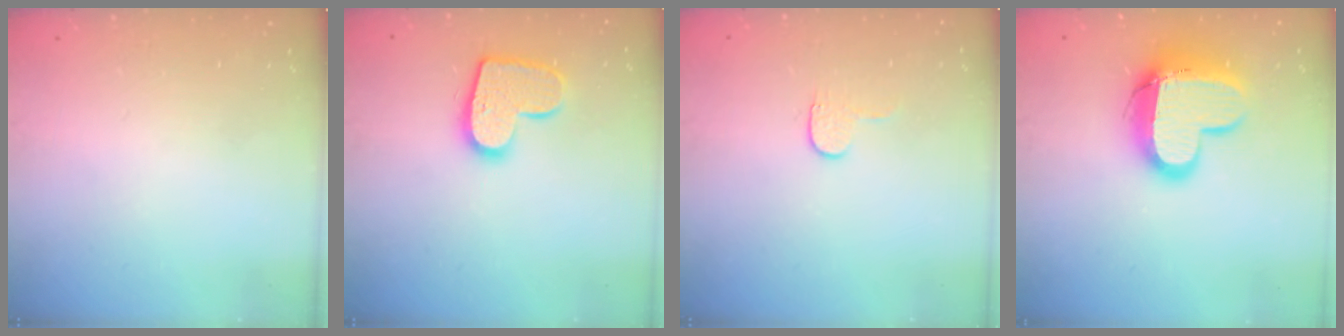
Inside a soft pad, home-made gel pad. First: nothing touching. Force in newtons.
{"total": 13.5, "press": 13.5, "slide": 0.8}
{"total": 3.6, "press": 3.6, "slide": 0.3}
{"total": 14.8, "press": 14.7, "slide": 1.2}